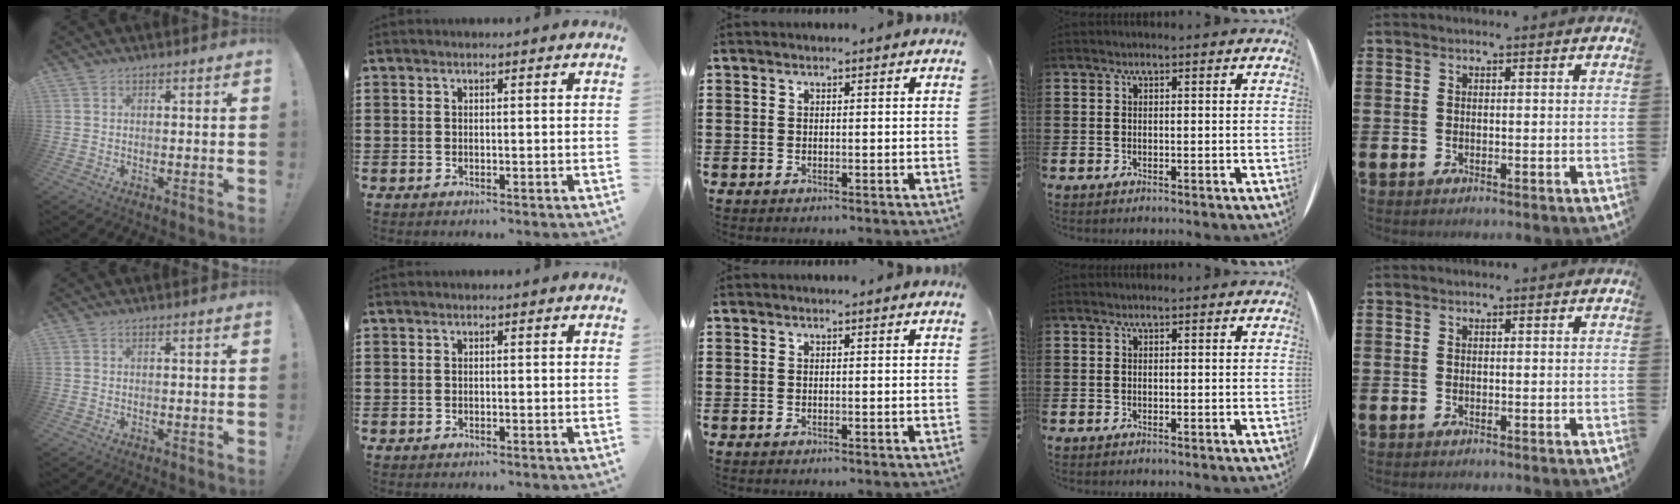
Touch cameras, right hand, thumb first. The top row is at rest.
{}